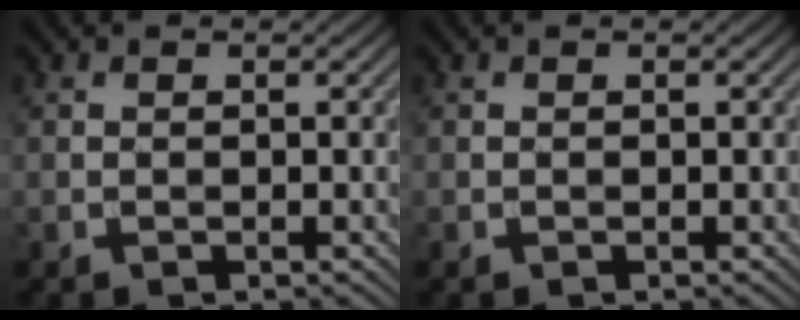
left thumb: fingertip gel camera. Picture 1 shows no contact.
{"total": 0.0}